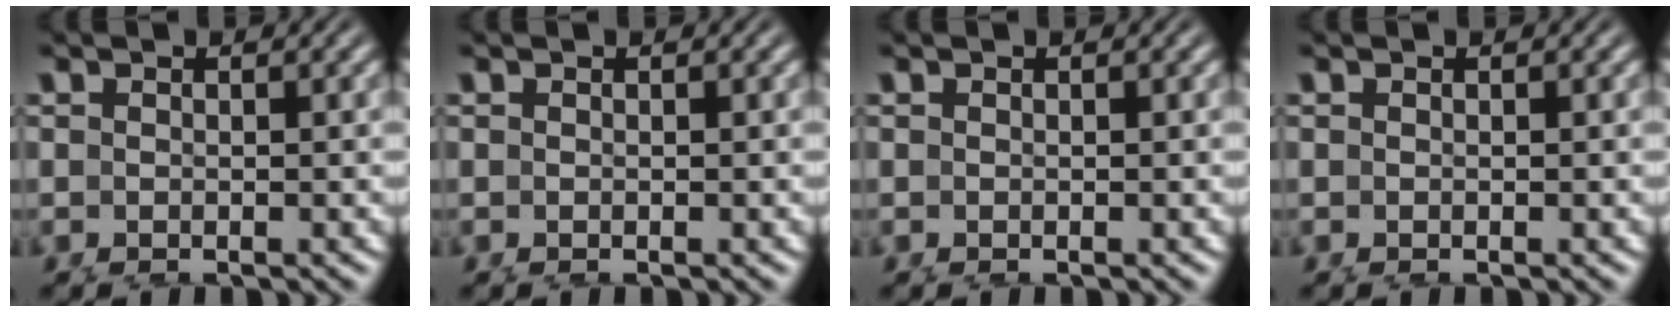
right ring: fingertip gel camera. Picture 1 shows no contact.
{"total": 0.0}
{"total": 0.0}
{"total": 0.0}